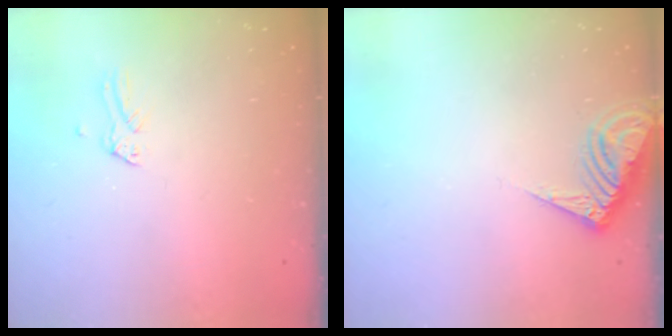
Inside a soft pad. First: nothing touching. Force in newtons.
{"total": 9.3, "press": 9.2, "slide": 1.1}